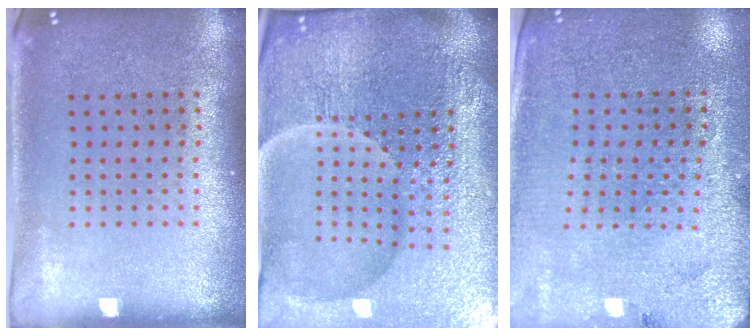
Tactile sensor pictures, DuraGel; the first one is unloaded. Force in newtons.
{"total": 5.9, "press": 5.4, "slide": 2.4}
{"total": 2.8, "press": 2.8, "slide": 0.5}